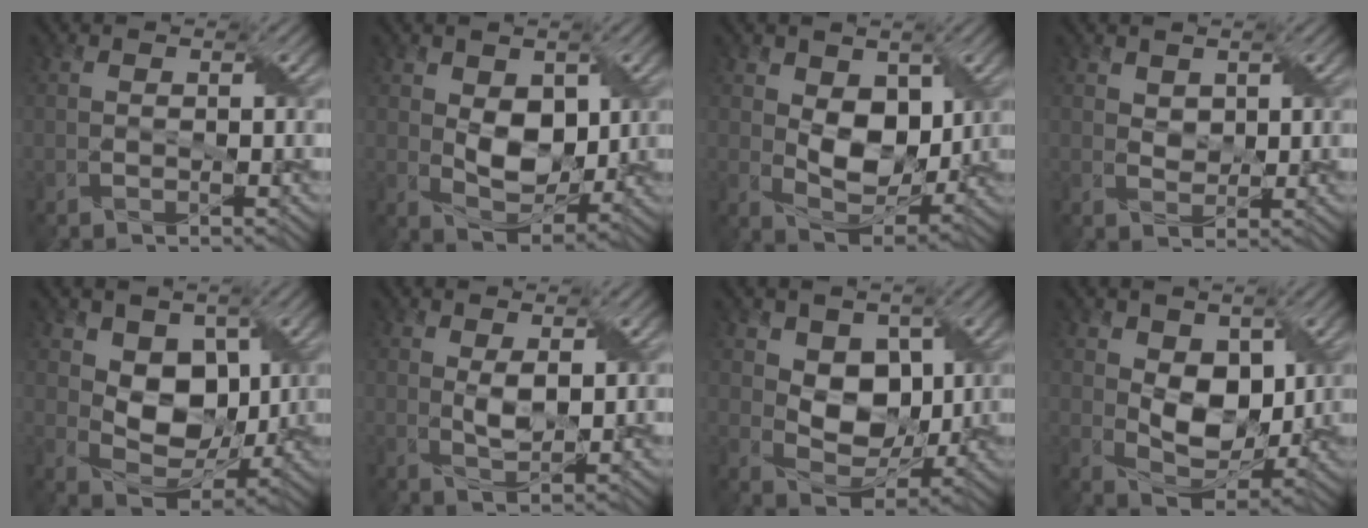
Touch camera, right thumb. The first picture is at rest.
{"total": 7.0, "force": [1.1, 4.7, 5.1], "torque": [-0.102, -0.008, 0.020]}
{"total": 8.0, "force": [1.6, 5.5, 5.6], "torque": [-0.123, -0.011, 0.025]}
{"total": 2.0, "force": [1.2, 1.4, 0.7], "torque": [-0.023, -0.003, 0.022]}
{"total": 8.3, "force": [2.2, 6.0, 5.4], "torque": [-0.119, -0.016, 0.034]}
{"total": 2.8, "force": [0.8, 1.3, 2.4], "torque": [-0.055, -0.005, 0.019]}
{"total": 7.5, "force": [1.9, 5.5, 4.8], "torque": [-0.105, -0.014, 0.030]}
{"total": 8.0, "force": [1.7, 5.5, 5.6], "torque": [-0.123, -0.012, 0.028]}